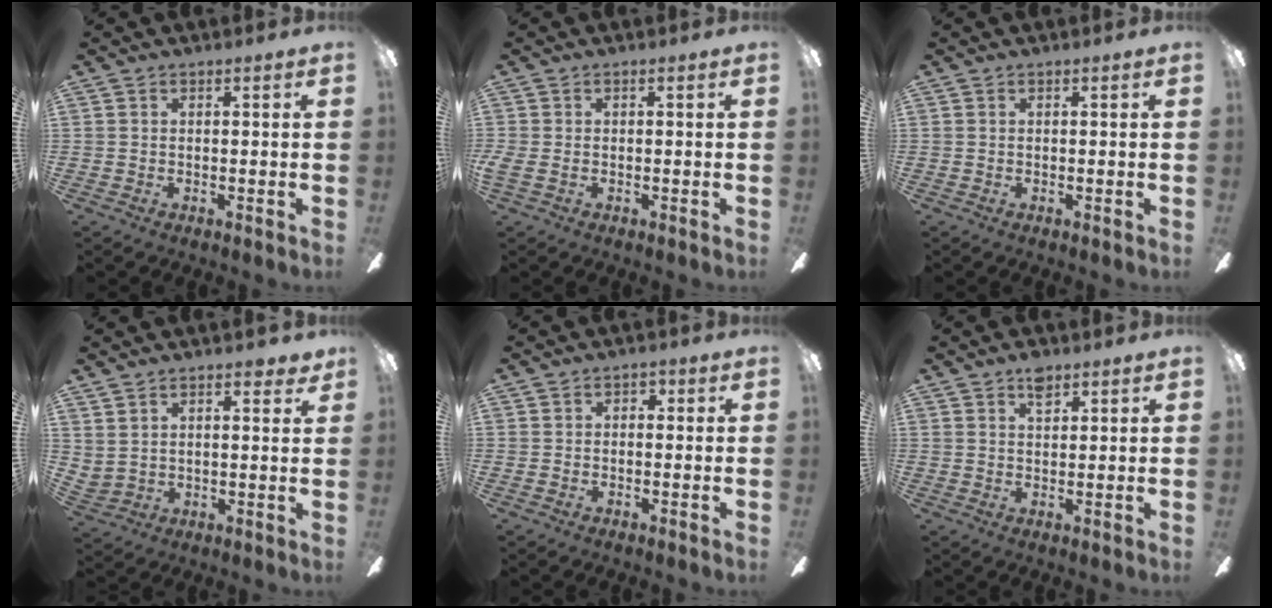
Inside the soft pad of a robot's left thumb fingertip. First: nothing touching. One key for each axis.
{"total": 2.0, "fx": -0.5, "fy": 0.8, "fz": 1.7, "tx": -0.038, "ty": 0.003, "tz": -0.010}
{"total": 0.0}
{"total": 4.9, "fx": 4.0, "fy": 2.5, "fz": 1.2, "tx": -0.019, "ty": -0.015, "tz": 0.075}
{"total": 1.5, "fx": -0.8, "fy": 1.2, "fz": 0.3, "tx": -0.004, "ty": 0.006, "tz": -0.017}
{"total": 3.3, "fx": 2.4, "fy": 1.5, "fz": 1.8, "tx": -0.023, "ty": -0.005, "tz": 0.040}